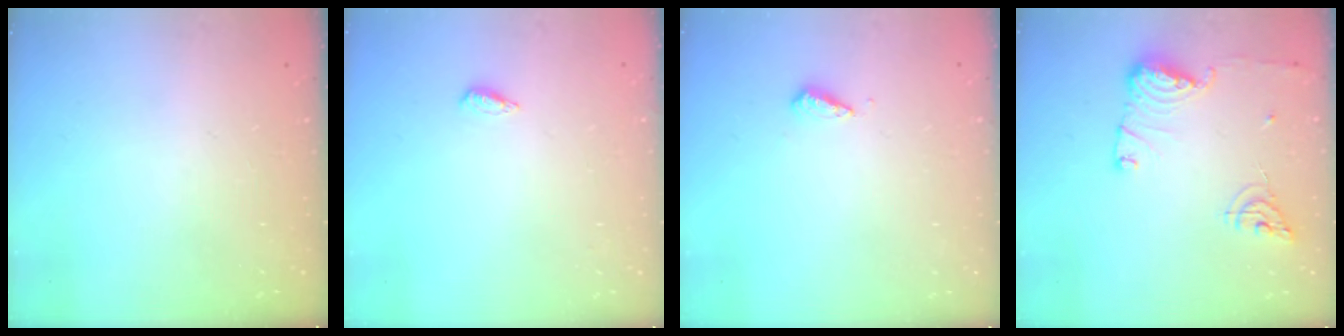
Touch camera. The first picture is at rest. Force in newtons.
{"total": 3.1, "press": 3.0, "slide": 0.6}
{"total": 2.8, "press": 2.8, "slide": 0.7}
{"total": 12.0, "press": 11.9, "slide": 1.6}